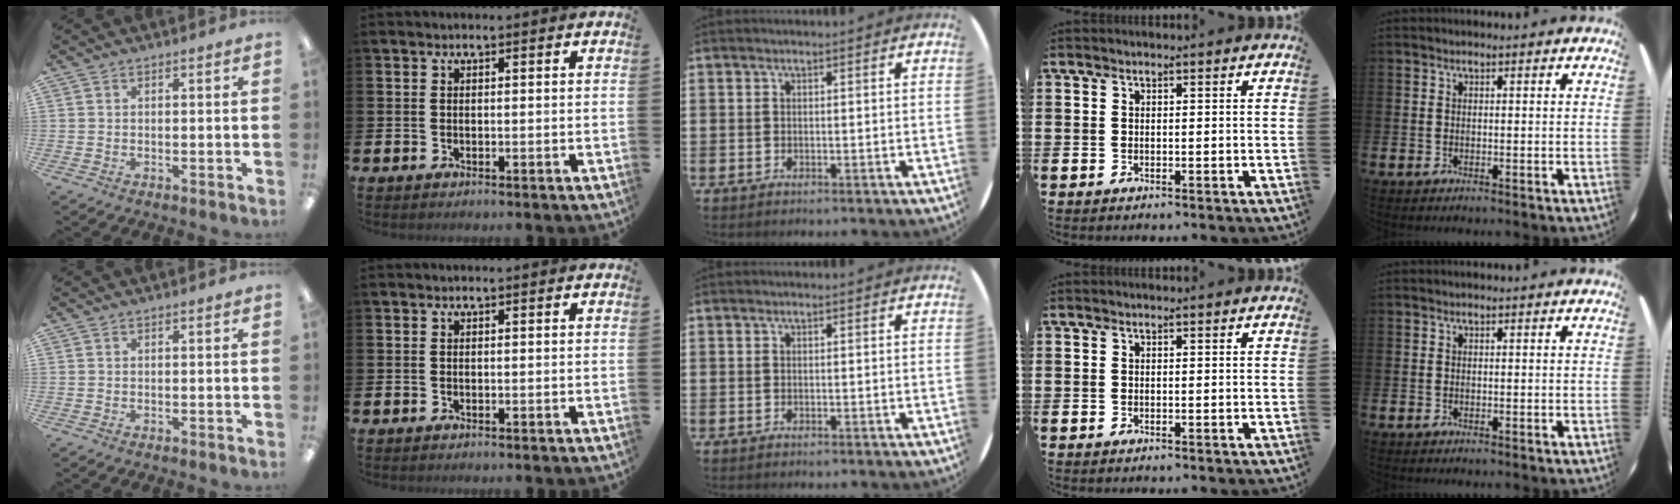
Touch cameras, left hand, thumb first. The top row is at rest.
{}